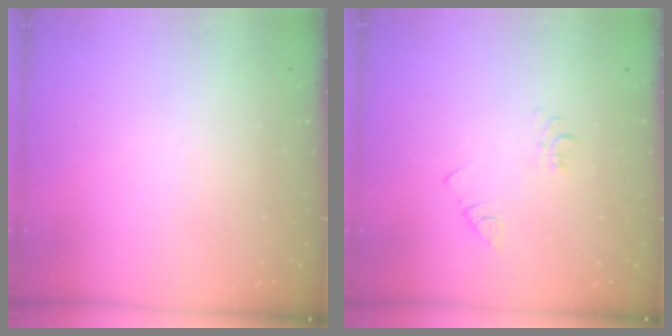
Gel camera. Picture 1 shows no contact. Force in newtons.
{"total": 3.6, "press": 3.6, "slide": 0.6}